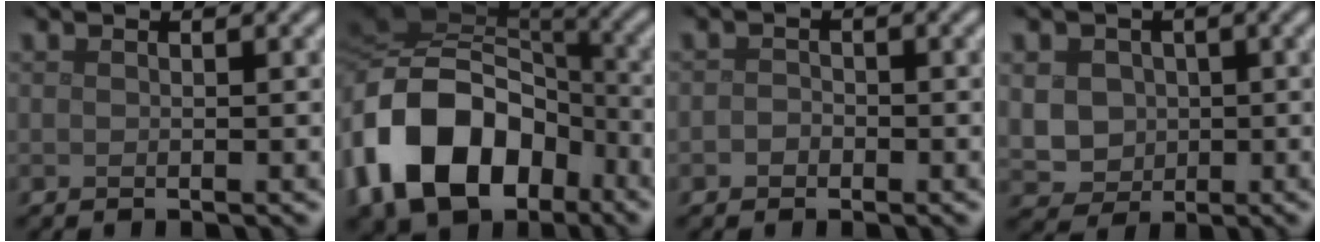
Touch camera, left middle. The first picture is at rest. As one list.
[{"total": 15.0, "force": [-5.8, 10.3, 9.2], "torque": [-0.191, -0.012, -0.107]}, {"total": 1.1, "force": [-0.5, 0.9, 0.4], "torque": [-0.005, 0.000, -0.013]}, {"total": 4.1, "force": [0.3, 3.7, 1.6], "torque": [-0.032, 0.007, -0.003]}]